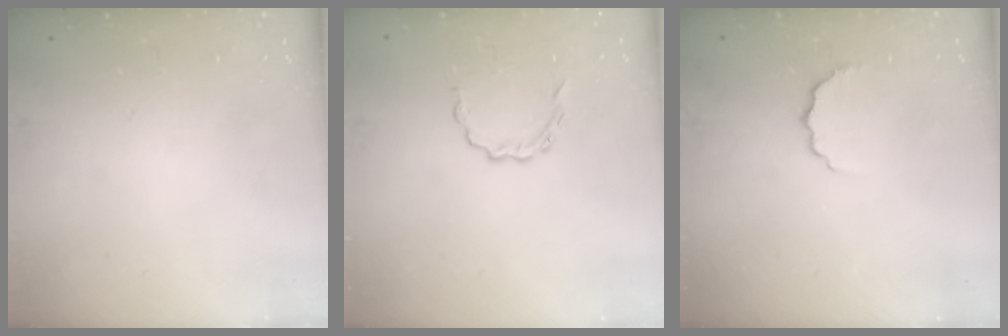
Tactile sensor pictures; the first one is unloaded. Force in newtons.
{"total": 4.2, "press": 4.0, "slide": 1.2}
{"total": 4.4, "press": 4.3, "slide": 1.2}